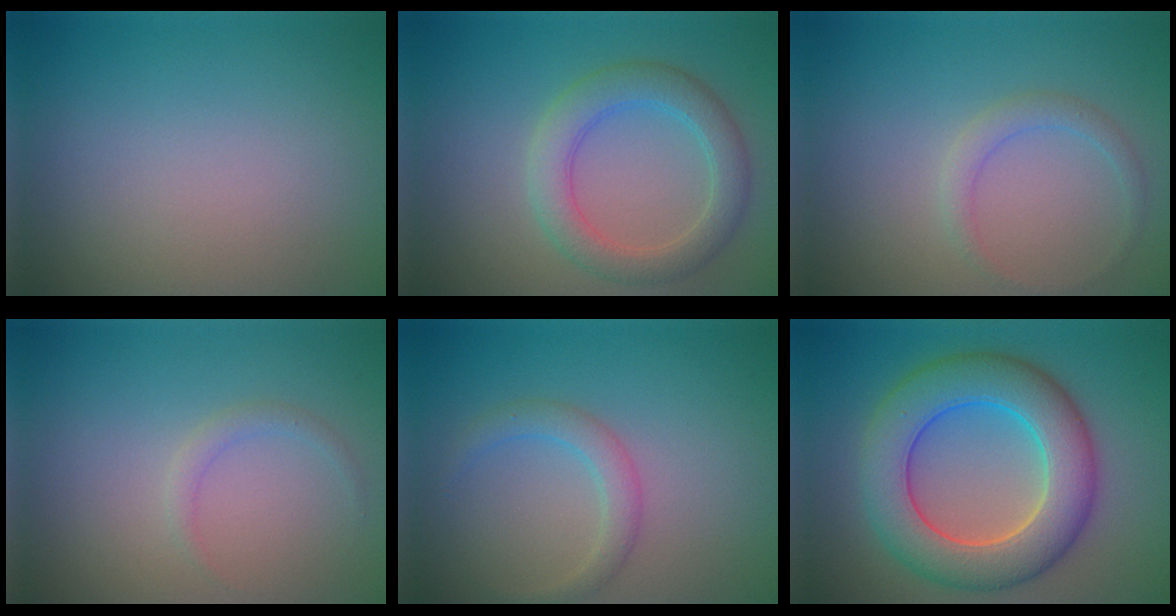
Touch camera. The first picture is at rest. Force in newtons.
{"total": 4.2, "press": 4.2, "slide": 0.3}
{"total": 1.5, "press": 1.5, "slide": 0.0}
{"total": 1.1, "press": 1.1, "slide": 0.0}
{"total": 2.1, "press": 2.1, "slide": 0.0}
{"total": 9.0, "press": 9.0, "slide": 0.5}